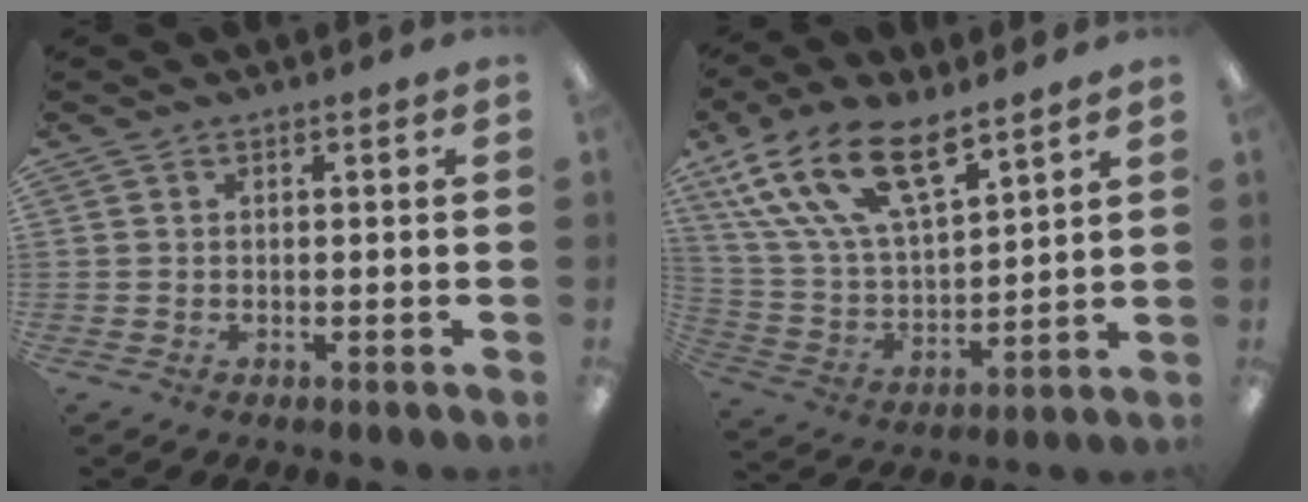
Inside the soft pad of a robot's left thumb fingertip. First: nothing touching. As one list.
[{"total": 19.0, "force": [12.1, 8.1, 12.2], "torque": [-0.265, -0.065, 0.217]}]